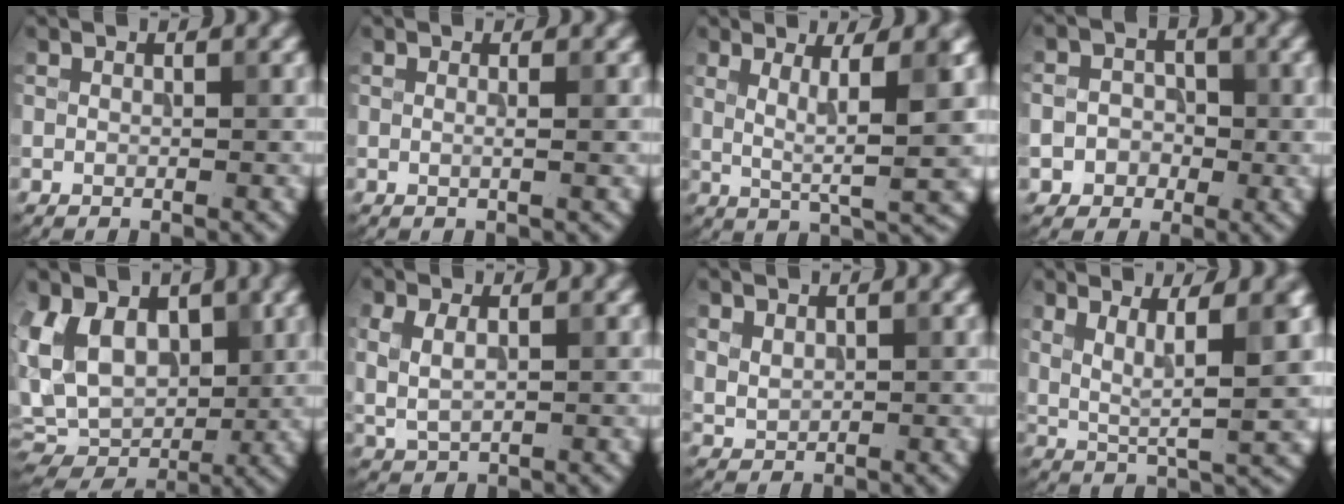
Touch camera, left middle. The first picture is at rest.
{"total": 0.8, "force": [0.1, -0.1, 0.8], "torque": [-0.018, 0.002, -0.001]}
{"total": 5.3, "force": [1.5, 0.9, 5.0], "torque": [-0.084, -0.005, 0.029]}
{"total": 3.5, "force": [-1.1, 3.2, 1.0], "torque": [0.013, 0.010, -0.032]}
{"total": 8.4, "force": [1.8, 5.9, 5.6], "torque": [-0.133, -0.003, 0.028]}
{"total": 2.5, "force": [0.5, 1.4, 2.1], "torque": [-0.053, -0.002, 0.017]}
{"total": 1.3, "force": [0.8, 0.8, 0.7], "torque": [-0.020, 0.000, 0.021]}
{"total": 5.4, "force": [2.1, 1.1, 4.8], "torque": [-0.091, -0.006, 0.043]}